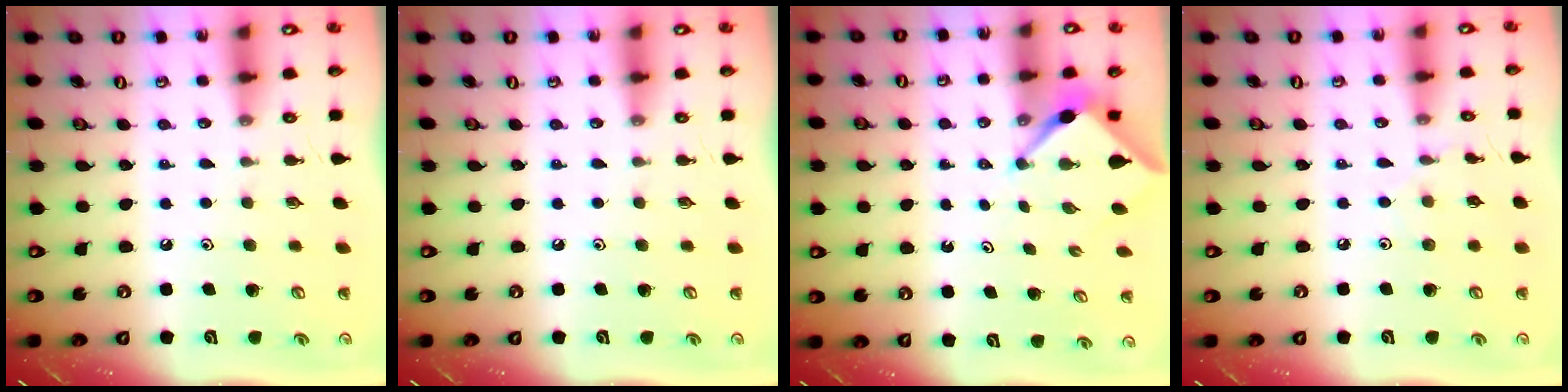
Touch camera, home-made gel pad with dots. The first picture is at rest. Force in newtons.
{"total": 0.0}
{"total": 3.8, "press": 3.8, "slide": 0.3}
{"total": 2.7, "press": 2.7, "slide": 0.4}